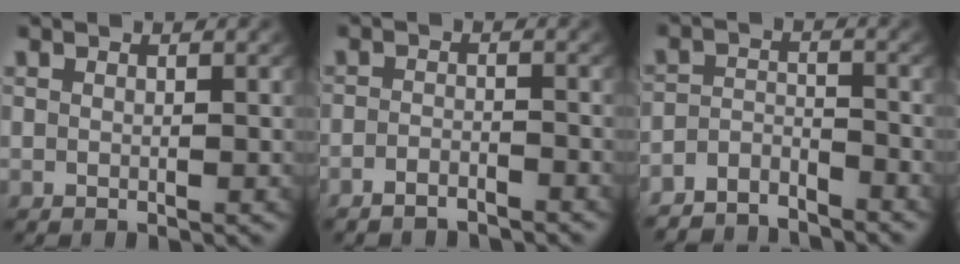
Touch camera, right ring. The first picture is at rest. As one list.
[{"total": 2.6, "force": [-2.5, 0.6, 0.3], "torque": [-0.009, -0.010, -0.042]}, {"total": 4.7, "force": [-4.0, 2.1, 1.2], "torque": [-0.019, -0.015, -0.070]}]